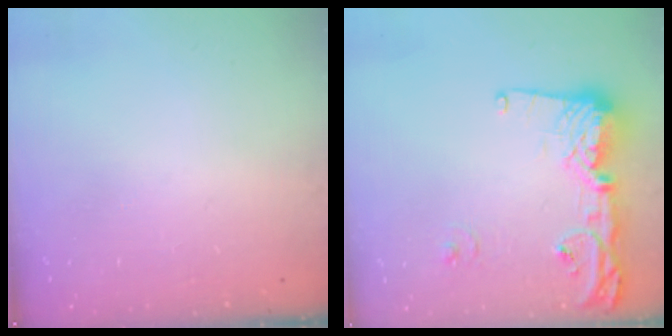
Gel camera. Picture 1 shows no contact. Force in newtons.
{"total": 14.9, "press": 14.8, "slide": 1.2}